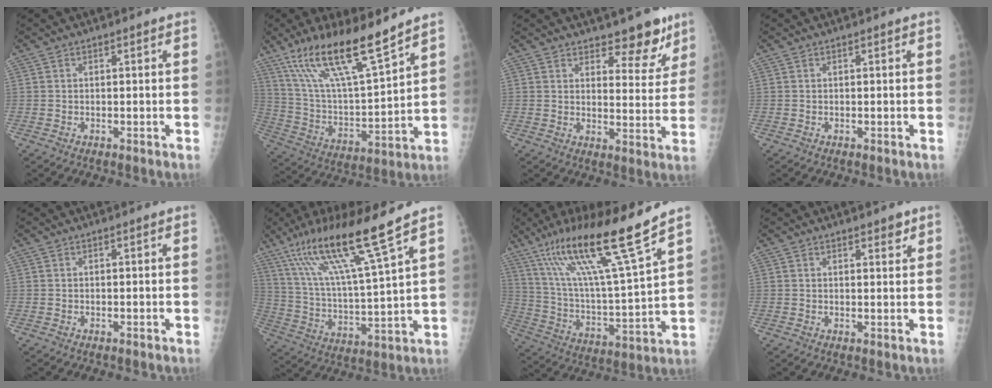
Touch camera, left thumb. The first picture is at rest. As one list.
[{"total": 18.6, "force": [13.3, 3.1, 12.6], "torque": [-0.213, -0.063, 0.252]}, {"total": 8.0, "force": [6.2, 3.7, 3.6], "torque": [-0.005, -0.043, 0.088]}, {"total": 0.0}, {"total": 0.0}, {"total": 17.2, "force": [11.7, -0.1, 12.6], "torque": [-0.222, -0.053, 0.214]}, {"total": 21.5, "force": [14.2, 0.9, 16.2], "torque": [-0.266, -0.060, 0.255]}, {"total": 2.1, "force": [1.6, 0.8, 1.1], "torque": [-0.004, -0.009, 0.020]}]